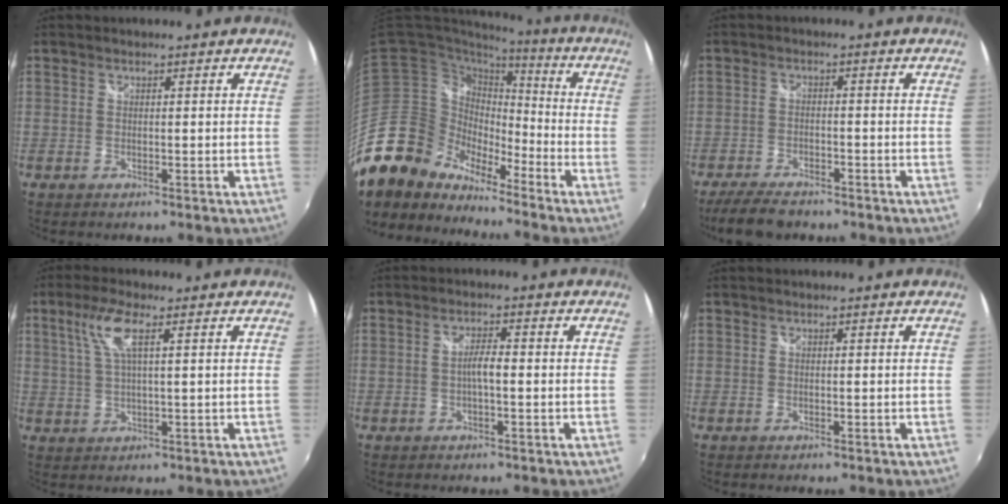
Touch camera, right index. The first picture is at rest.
{"total": 15.5, "force": [-13.1, 7.9, 2.5], "torque": [-0.064, 0.027, -0.256]}
{"total": 8.0, "force": [-6.6, 2.7, 3.6], "torque": [-0.096, -0.016, -0.114]}
{"total": 6.0, "force": [2.5, 0.9, 5.4], "torque": [-0.112, 0.005, 0.054]}
{"total": 2.5, "force": [-0.5, 0.4, 2.4], "torque": [-0.046, 0.004, -0.008]}
{"total": 0.0}